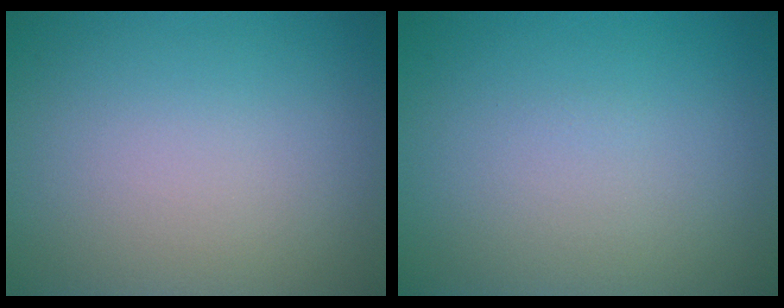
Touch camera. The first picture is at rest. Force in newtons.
{"total": 0.0}